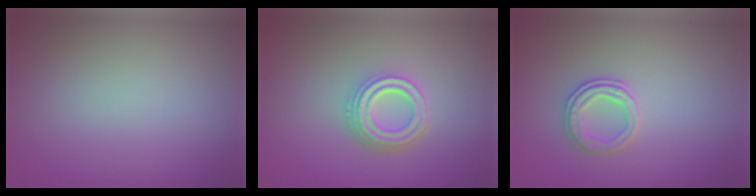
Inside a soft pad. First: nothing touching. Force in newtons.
{"total": 4.2, "press": 3.2, "slide": 2.8}
{"total": 2.6, "press": 2.4, "slide": 0.8}